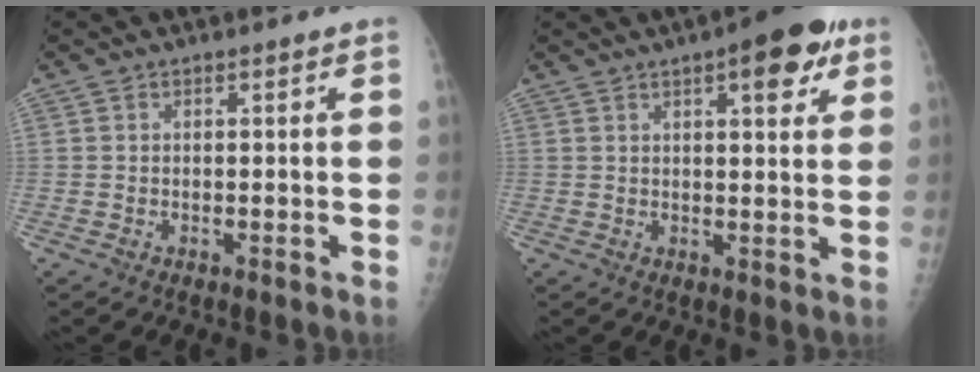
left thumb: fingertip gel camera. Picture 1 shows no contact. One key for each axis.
{"total": 9.3, "fx": 4.6, "fy": 3.2, "fz": 7.5, "tx": -0.073, "ty": -0.010, "tz": 0.052}